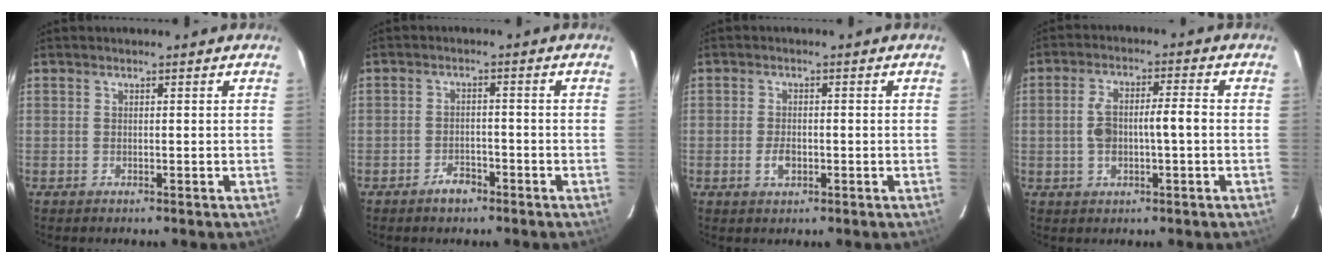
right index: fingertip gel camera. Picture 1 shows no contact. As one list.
[{"total": 3.0, "force": [-2.2, 1.5, 1.4], "torque": [-0.023, 0.005, -0.034]}, {"total": 2.6, "force": [-0.9, 1.3, 2.1], "torque": [-0.042, 0.002, -0.014]}, {"total": 7.2, "force": [-0.6, 2.0, 6.9], "torque": [-0.139, 0.022, -0.008]}]